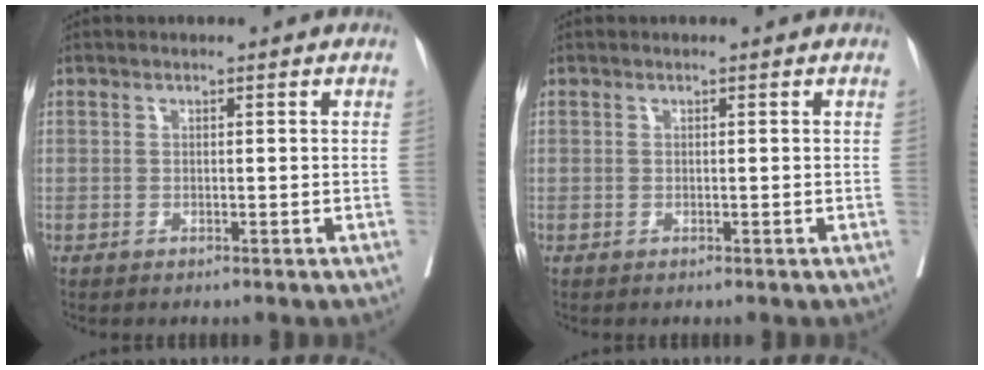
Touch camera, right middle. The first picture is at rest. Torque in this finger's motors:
{"motor_torque": [0.00, 0.00, 0.00, 0.00]}